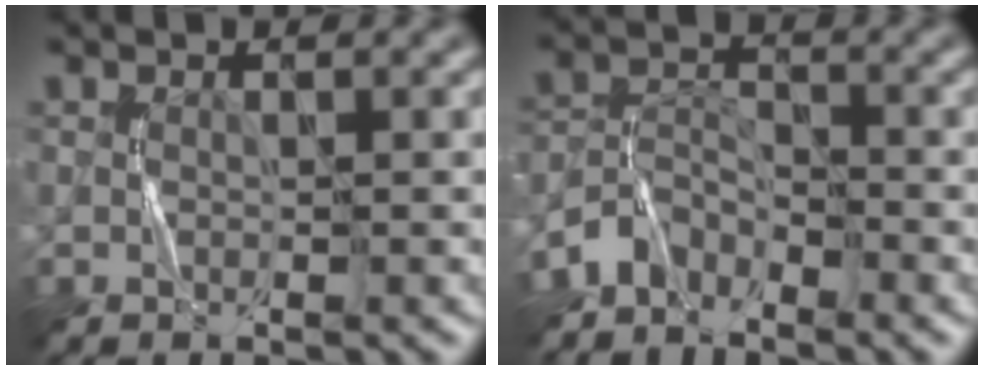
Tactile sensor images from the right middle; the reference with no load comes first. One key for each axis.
{"total": 3.0, "fx": -2.6, "fy": 1.2, "fz": 0.7, "tx": -0.013, "ty": 0.008, "tz": -0.063}